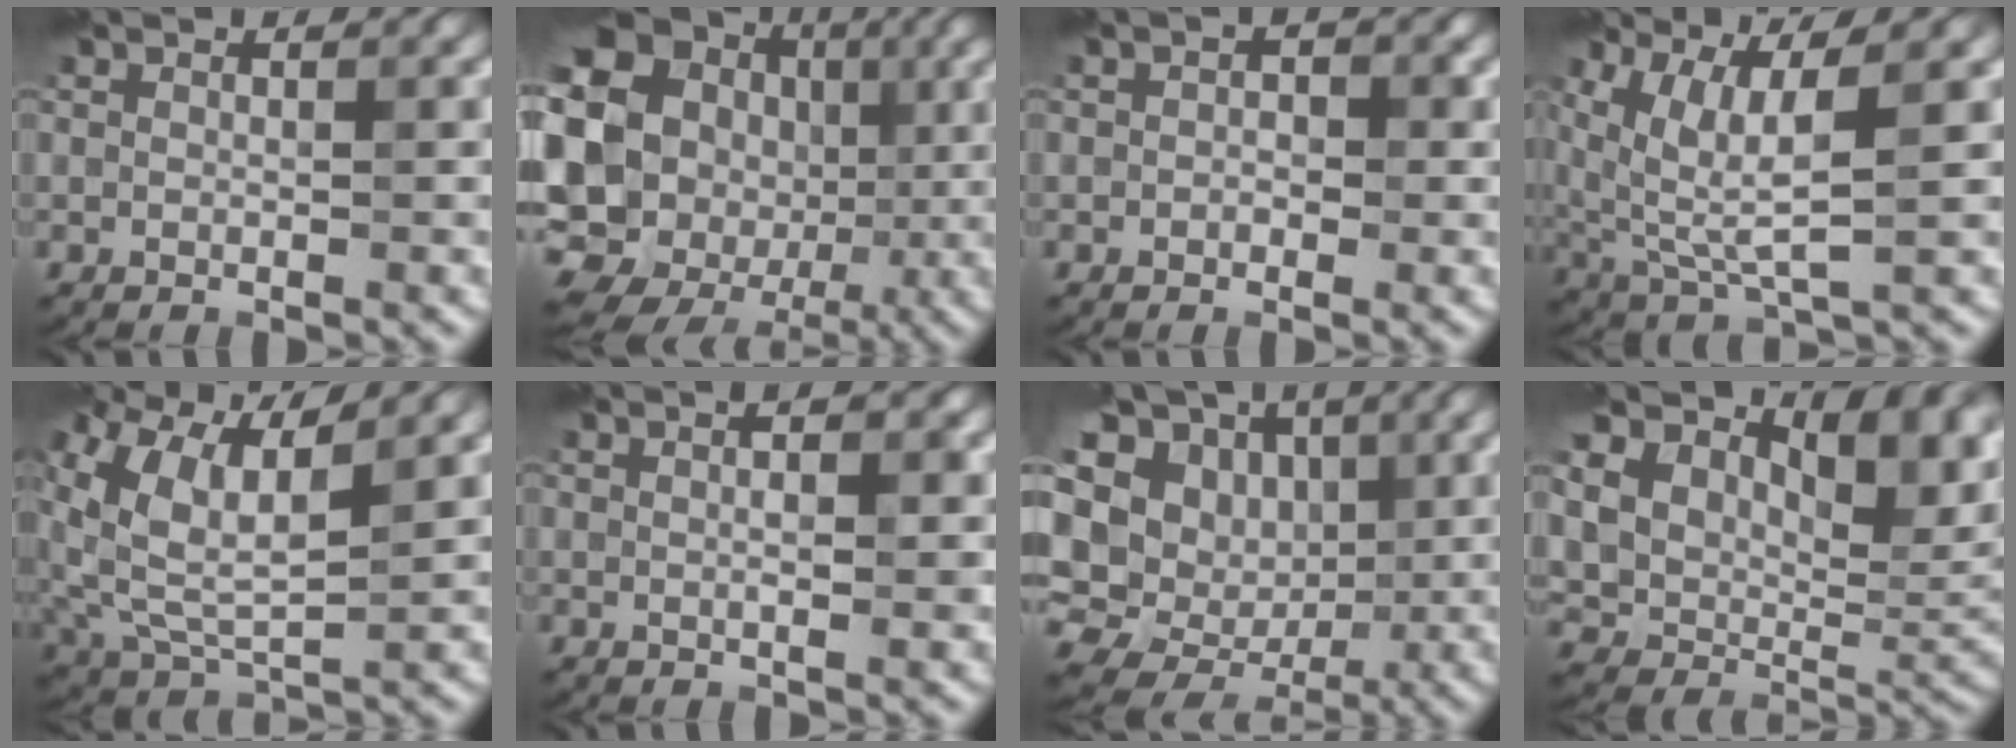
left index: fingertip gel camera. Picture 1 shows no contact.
{"total": 20.7, "force": [-2.8, 17.7, 10.3], "torque": [-0.217, 0.026, -0.065]}
{"total": 1.2, "force": [-0.2, 1.0, 0.7], "torque": [-0.009, 0.001, -0.008]}
{"total": 5.7, "force": [1.7, 1.4, 5.2], "torque": [-0.129, -0.011, 0.044]}
{"total": 8.0, "force": [3.1, 4.1, 6.2], "torque": [-0.154, 0.003, 0.068]}
{"total": 2.2, "force": [0.3, 0.6, 2.1], "torque": [-0.025, -0.002, 0.008]}
{"total": 16.1, "force": [-1.3, 13.8, 8.3], "torque": [-0.201, 0.022, -0.007]}
{"total": 14.0, "force": [6.3, 8.4, 9.3], "torque": [-0.178, 0.034, 0.123]}